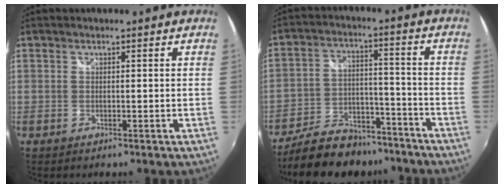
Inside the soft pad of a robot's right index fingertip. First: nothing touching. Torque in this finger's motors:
{"motor_torque": [-0.53, -0.52, -0.17, -0.09]}